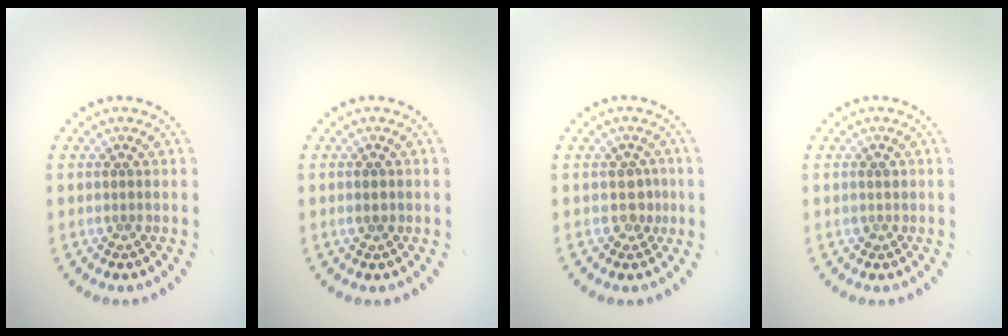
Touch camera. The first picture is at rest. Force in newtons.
{"total": 1.2, "press": 1.2, "slide": 0.2}
{"total": 1.5, "press": 1.3, "slide": 0.7}
{"total": 0.7, "press": 0.6, "slide": 0.2}